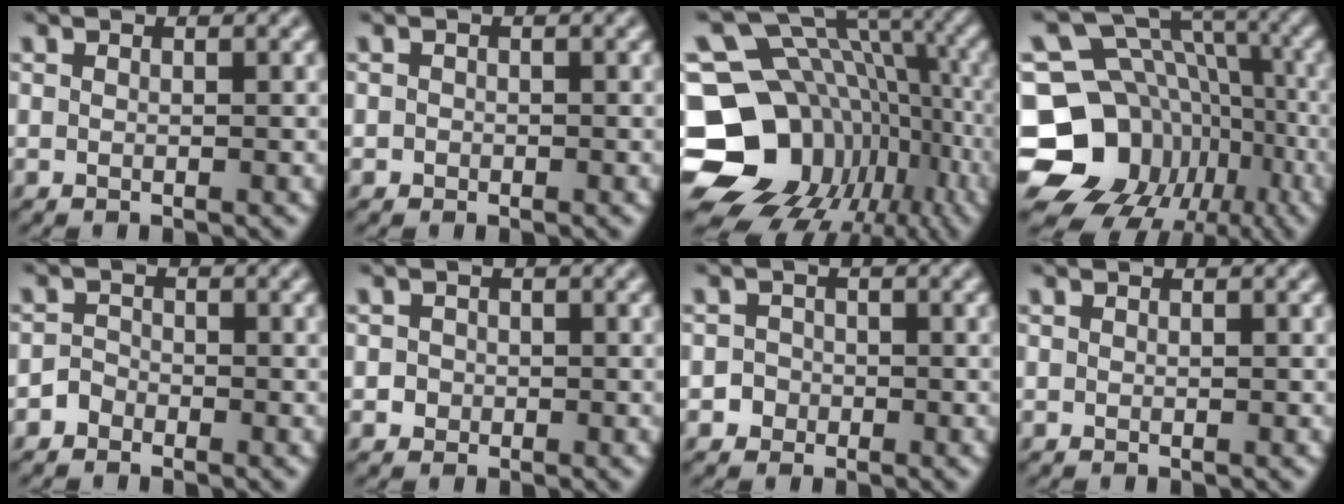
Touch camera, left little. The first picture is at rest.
{"total": 0.5, "force": [-0.2, 0.5, 0.0], "torque": [0.005, -0.004, -0.005]}
{"total": 17.7, "force": [-5.6, 13.8, 9.6], "torque": [-0.175, 0.002, -0.072]}
{"total": 17.2, "force": [-6.6, 14.6, 6.5], "torque": [-0.134, -0.004, -0.106]}
{"total": 1.3, "force": [-1.0, 0.9, 0.1], "torque": [0.002, 0.007, -0.020]}
{"total": 1.1, "force": [-0.1, 1.1, 0.2], "torque": [0.008, -0.002, 0.001]}
{"total": 1.6, "force": [-0.6, 1.5, 0.0], "torque": [0.021, 0.002, -0.016]}
{"total": 0.0}